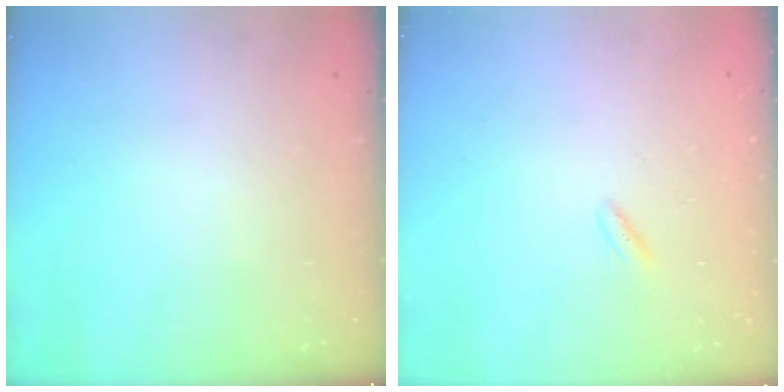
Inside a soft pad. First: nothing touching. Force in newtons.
{"total": 1.8, "press": 1.6, "slide": 0.8}